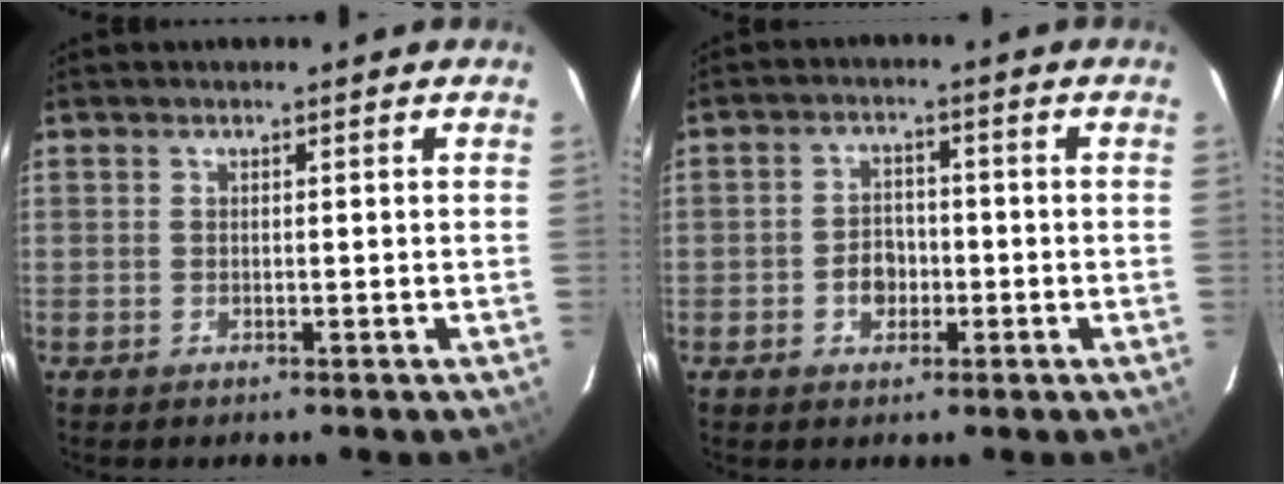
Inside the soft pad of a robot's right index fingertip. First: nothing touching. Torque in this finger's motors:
{"motor_torque": [0.65, 0.07, 0.09, 0.00]}